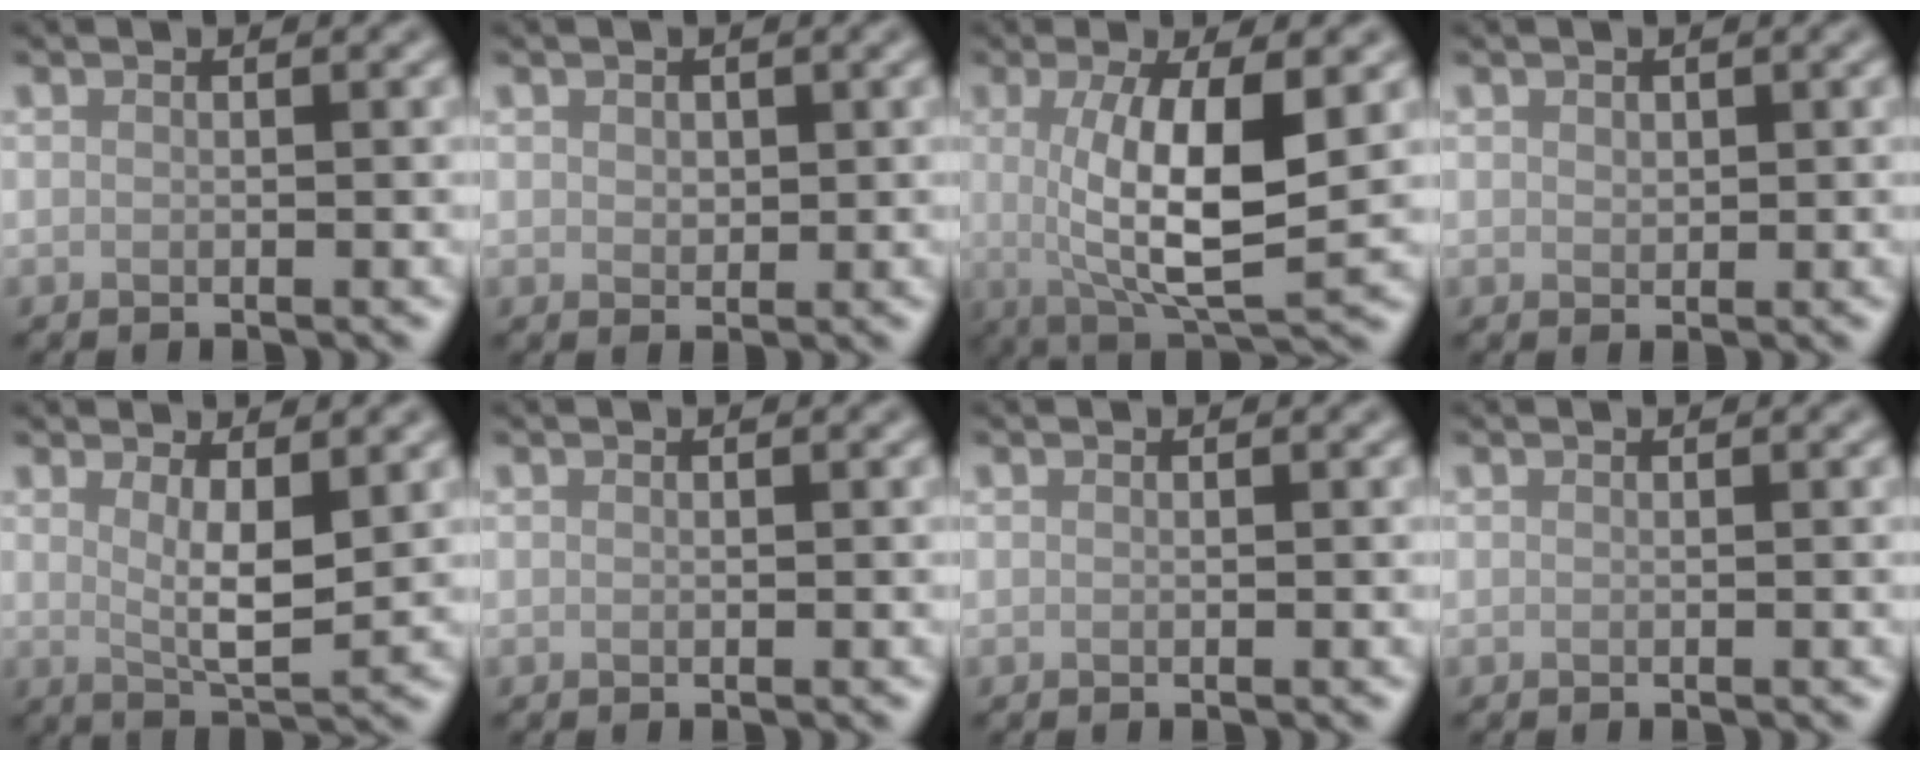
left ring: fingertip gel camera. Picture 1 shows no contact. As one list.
[{"total": 1.1, "force": [0.4, 0.9, 0.5], "torque": [-0.011, -0.004, 0.010]}, {"total": 8.6, "force": [0.5, 2.5, 8.3], "torque": [-0.135, -0.010, 0.014]}, {"total": 0.8, "force": [0.4, 0.6, 0.3], "torque": [-0.006, -0.004, 0.009]}, {"total": 3.9, "force": [1.2, 1.1, 3.5], "torque": [-0.064, -0.011, 0.025]}, {"total": 0.0}, {"total": 0.0}, {"total": 0.0}]